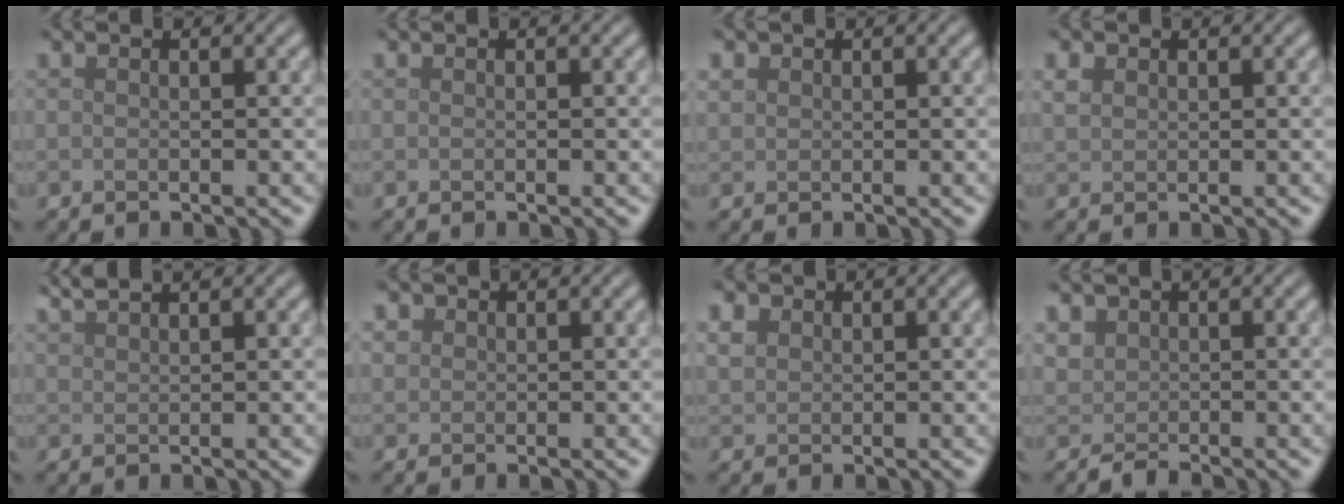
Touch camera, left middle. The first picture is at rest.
{"total": 0.0}
{"total": 0.9, "force": [0.5, 0.7, 0.2], "torque": [-0.002, 0.001, 0.009]}
{"total": 1.2, "force": [0.6, 0.9, 0.6], "torque": [-0.012, 0.003, 0.013]}
{"total": 1.8, "force": [1.6, 0.3, 0.8], "torque": [-0.003, 0.006, 0.029]}
{"total": 1.0, "force": [0.4, 1.0, 0.2], "torque": [-0.001, 0.001, 0.004]}
{"total": 1.6, "force": [0.8, 1.3, 0.6], "torque": [-0.014, 0.003, 0.014]}
{"total": 0.8, "force": [-0.3, 0.8, 0.1], "torque": [-0.003, 0.002, -0.011]}